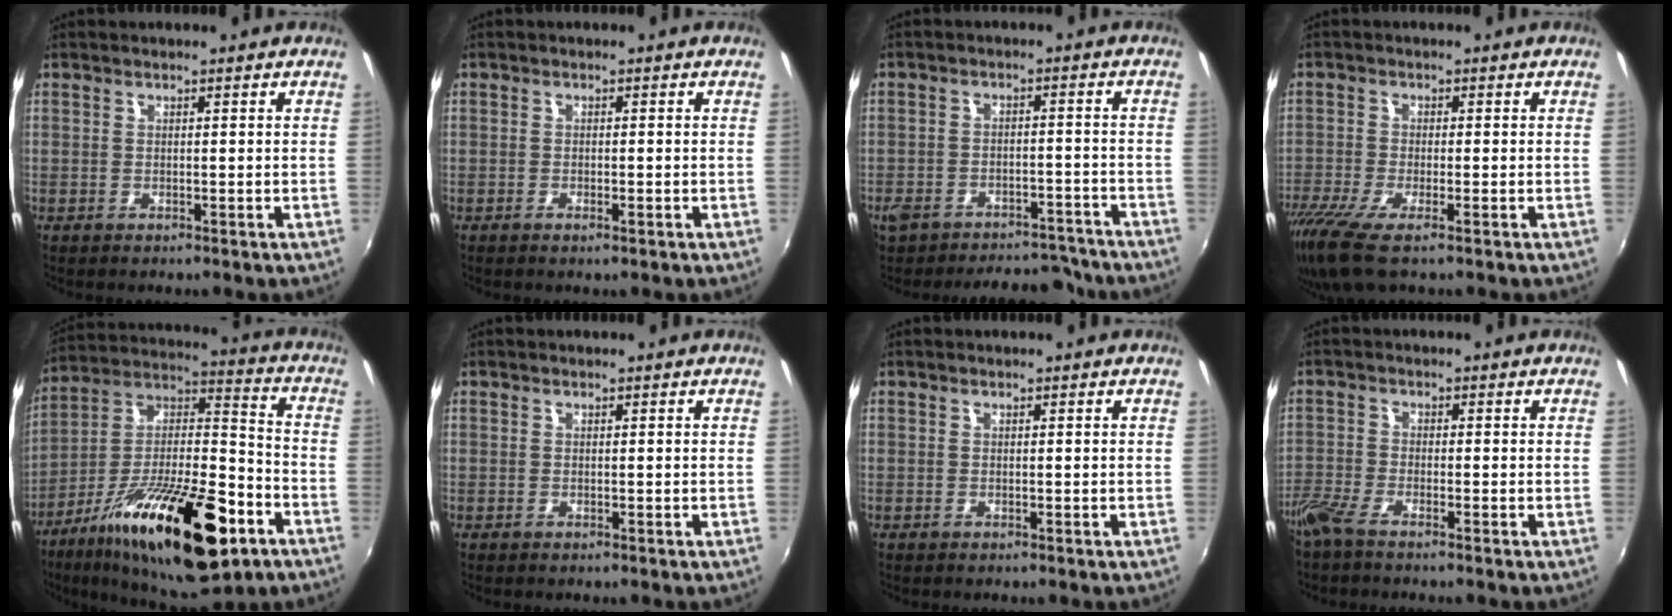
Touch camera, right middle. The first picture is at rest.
{"total": 1.3, "force": [-0.8, 0.4, 0.9], "torque": [-0.016, -0.002, -0.014]}
{"total": 14.6, "force": [-12.2, 6.5, 4.9], "torque": [-0.121, 0.017, -0.149]}
{"total": 9.7, "force": [-6.5, 2.0, 6.9], "torque": [-0.163, -0.041, -0.122]}
{"total": 27.3, "force": [-13.6, 9.4, 21.7], "torque": [-0.361, -0.019, -0.219]}
{"total": 0.0}
{"total": 0.0}
{"total": 4.0, "force": [-3.4, 0.6, 2.1], "torque": [-0.059, -0.010, -0.073]}